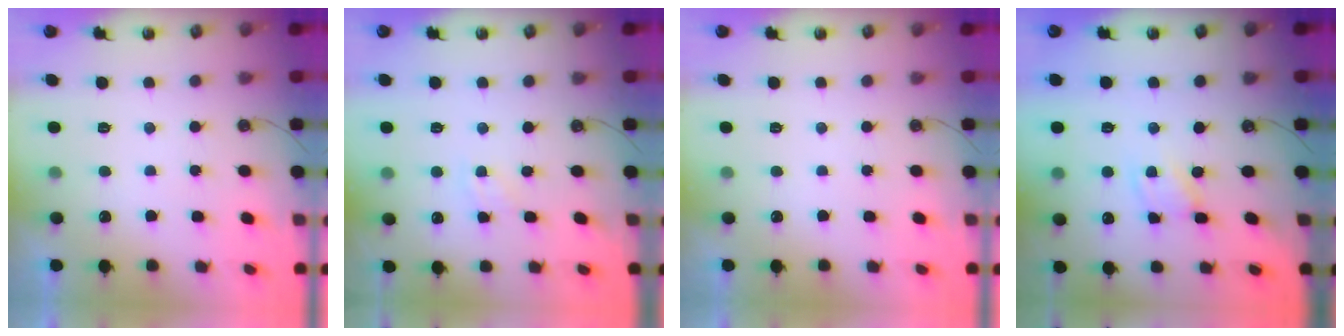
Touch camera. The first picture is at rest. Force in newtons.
{"total": 2.9, "press": 2.9, "slide": 0.4}
{"total": 0.0}
{"total": 2.5, "press": 2.5, "slide": 0.1}